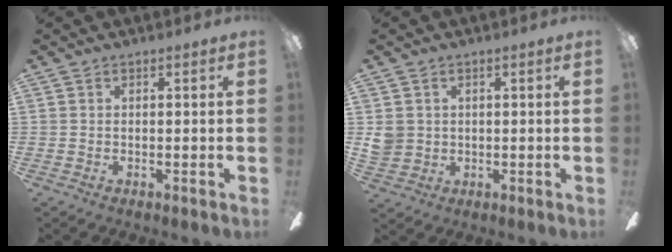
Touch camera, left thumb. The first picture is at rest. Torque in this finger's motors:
{"motor_torque": [0.41, 0.58, 0.62, -0.35, 0.00]}